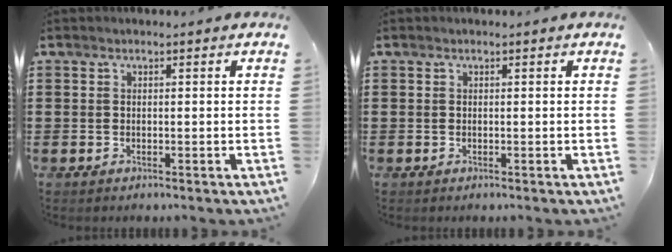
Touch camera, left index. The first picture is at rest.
{"total": 0.0}